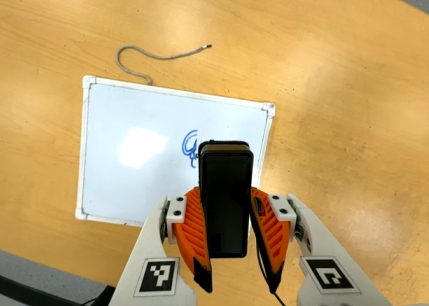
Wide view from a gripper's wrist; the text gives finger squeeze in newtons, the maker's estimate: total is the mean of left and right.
{"total": 7.0, "left": 5.6, "right": 8.5}